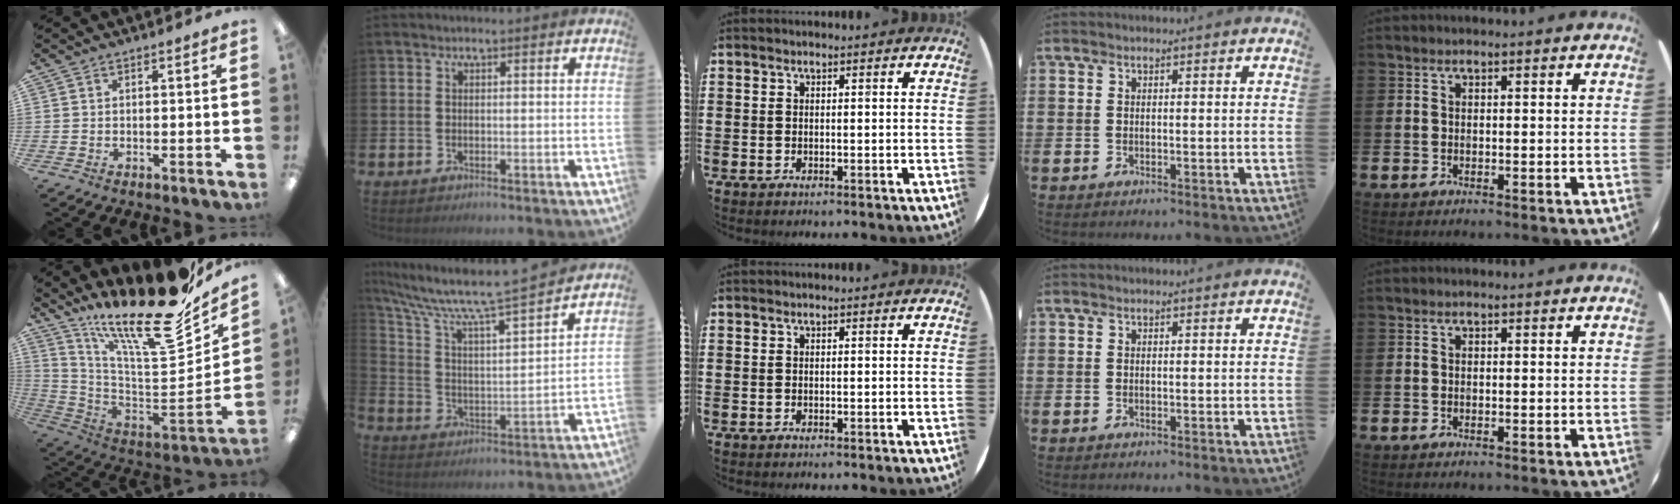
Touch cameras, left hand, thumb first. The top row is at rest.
{"thumb": {"total": 24.3, "force": [17.8, 5.4, 15.5], "torque": [-0.219, -0.148, 0.287]}, "index": {"total": 9.6, "force": [8.4, 0.9, 4.5], "torque": [-0.125, -0.056, 0.137]}}